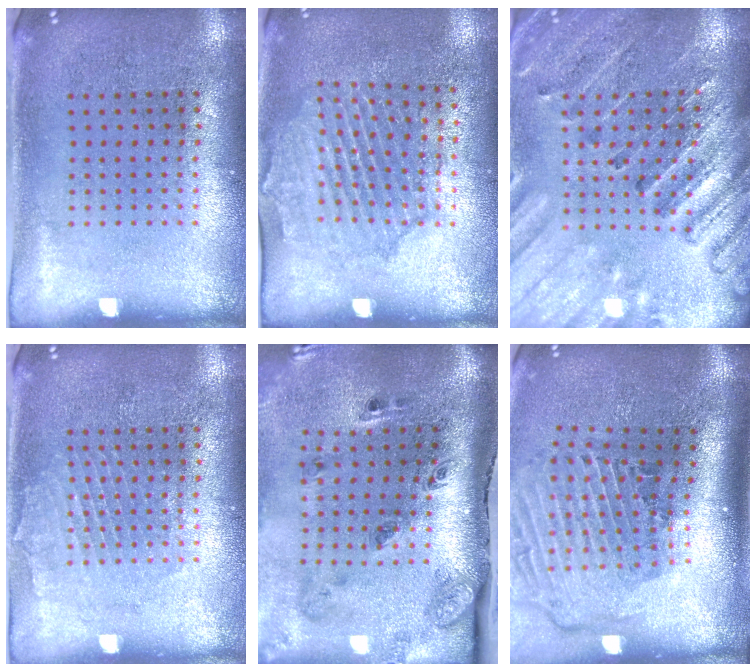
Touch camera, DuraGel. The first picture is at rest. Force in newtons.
{"total": 1.6, "press": 1.6, "slide": 0.3}
{"total": 2.6, "press": 2.6, "slide": 0.4}
{"total": 1.2, "press": 1.2, "slide": 0.1}
{"total": 3.4, "press": 2.1, "slide": 2.7}
{"total": 2.9, "press": 2.0, "slide": 2.1}